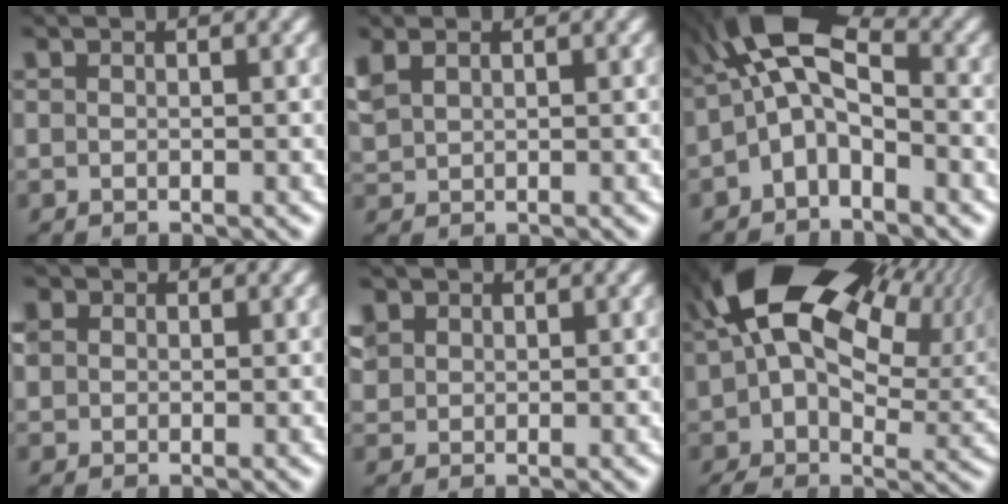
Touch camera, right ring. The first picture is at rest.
{"total": 2.2, "force": [1.0, 1.7, 1.0], "torque": [-0.026, 0.005, 0.025]}
{"total": 11.0, "force": [1.4, 7.7, 7.7], "torque": [-0.127, 0.014, -0.001]}
{"total": 3.4, "force": [0.8, 2.9, 1.4], "torque": [-0.036, 0.001, 0.015]}
{"total": 2.8, "force": [1.2, 2.3, 1.0], "torque": [-0.025, 0.002, 0.027]}
{"total": 23.0, "force": [5.7, 14.4, 17.0], "torque": [-0.258, 0.021, 0.072]}